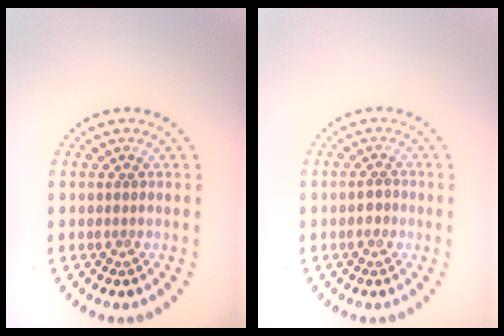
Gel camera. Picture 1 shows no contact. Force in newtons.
{"total": 1.1, "press": 1.0, "slide": 0.4}